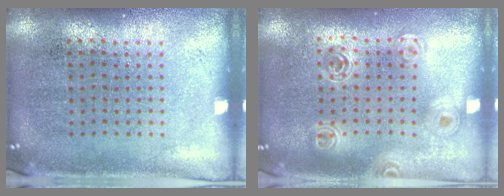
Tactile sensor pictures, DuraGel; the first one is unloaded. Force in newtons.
{"total": 1.4, "press": 1.3, "slide": 0.6}